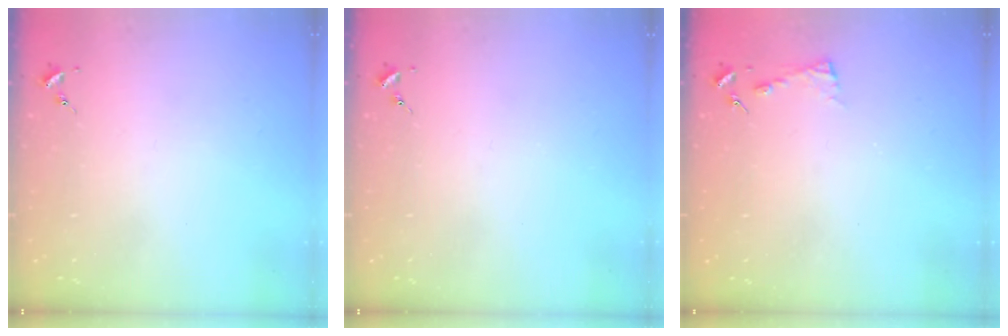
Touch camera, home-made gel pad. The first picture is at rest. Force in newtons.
{"total": 0.0}
{"total": 2.8, "press": 2.8, "slide": 0.3}